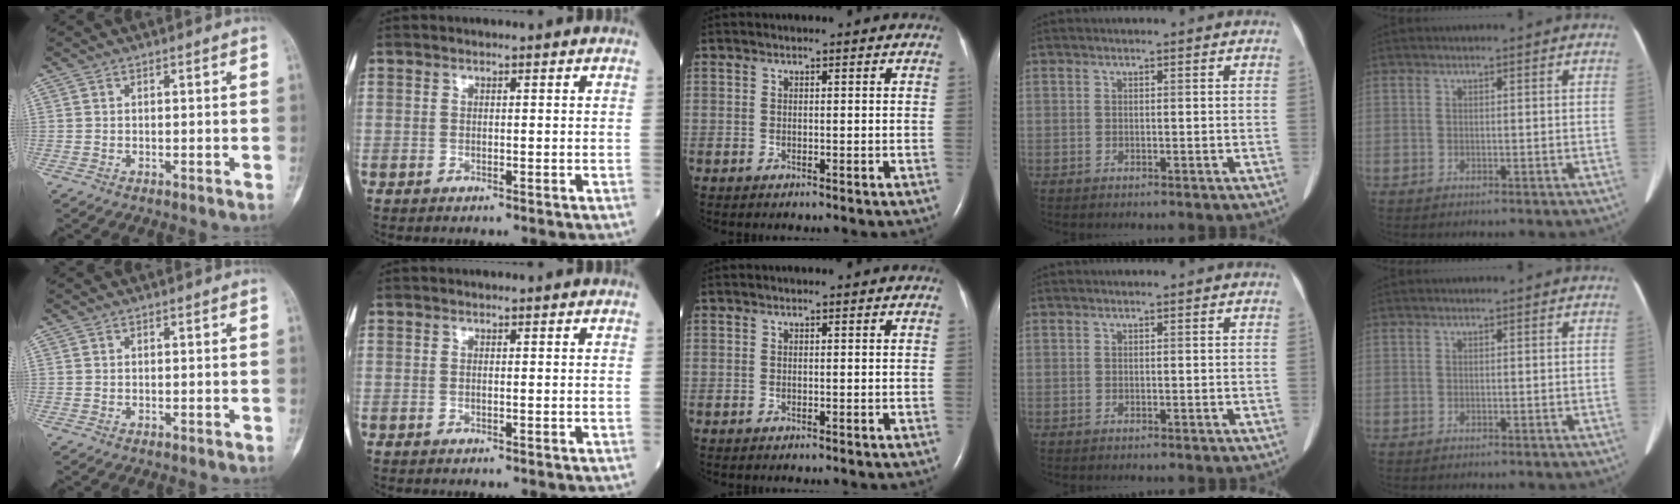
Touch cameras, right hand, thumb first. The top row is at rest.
{}